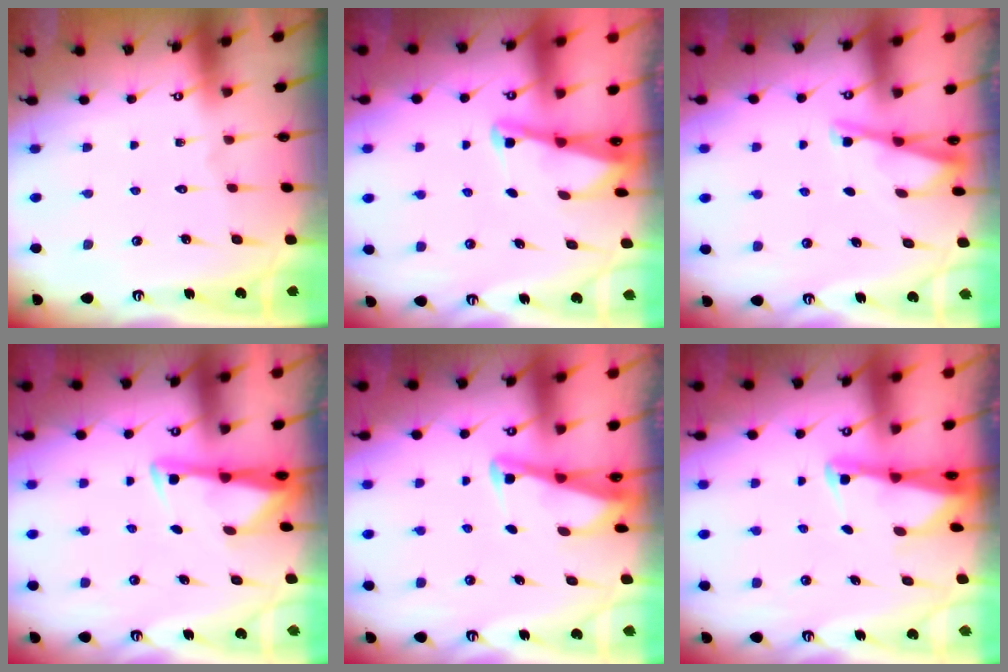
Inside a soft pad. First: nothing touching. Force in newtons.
{"total": 2.2, "press": 2.2, "slide": 0.3}
{"total": 3.3, "press": 3.3, "slide": 0.2}
{"total": 3.3, "press": 3.2, "slide": 0.4}
{"total": 2.8, "press": 2.8, "slide": 0.3}
{"total": 2.4, "press": 2.4, "slide": 0.2}